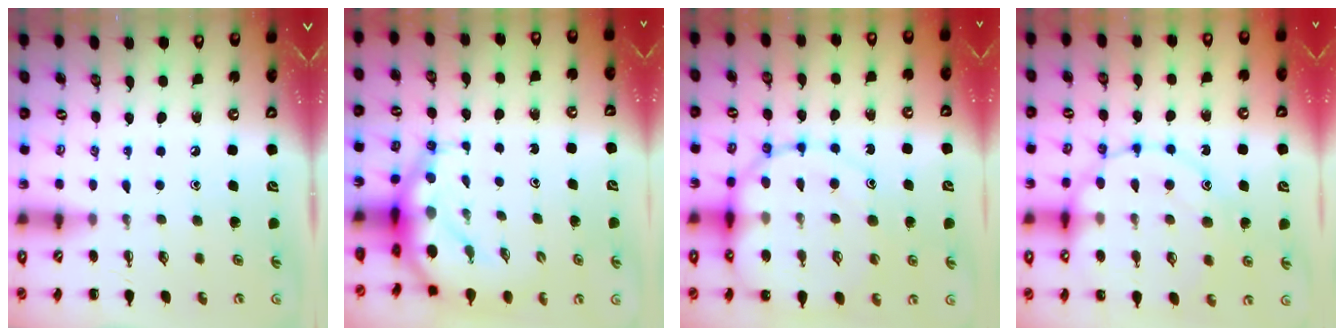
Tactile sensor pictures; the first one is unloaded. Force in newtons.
{"total": 7.7, "press": 7.3, "slide": 2.3}
{"total": 15.2, "press": 14.9, "slide": 2.8}
{"total": 16.3, "press": 16.3, "slide": 0.6}